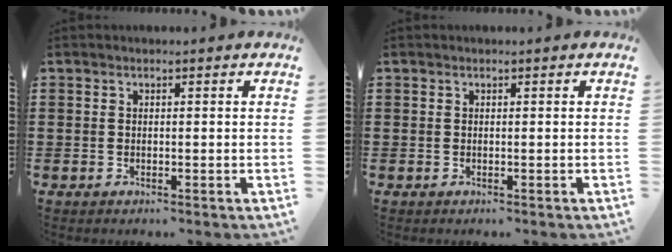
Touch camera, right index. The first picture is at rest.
{"total": 0.0}